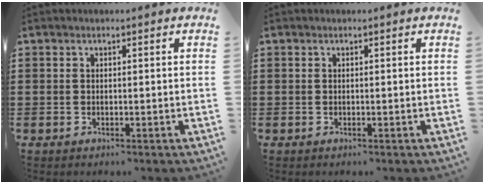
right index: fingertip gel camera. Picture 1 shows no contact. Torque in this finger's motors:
{"motor_torque": [-0.10, 0.27, 0.02, 0.00]}